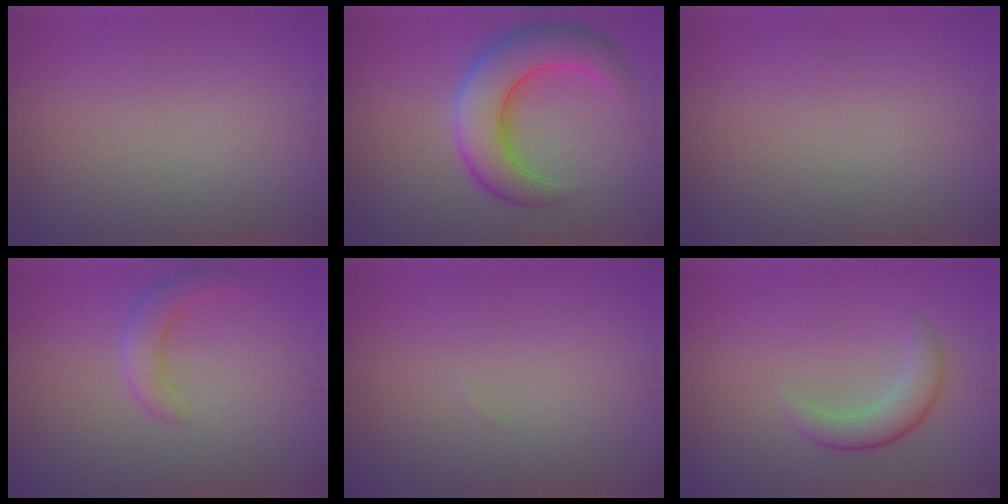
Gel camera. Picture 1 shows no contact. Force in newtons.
{"total": 7.6, "press": 7.6, "slide": 0.3}
{"total": 0.0}
{"total": 2.6, "press": 2.6, "slide": 0.1}
{"total": 0.0}
{"total": 2.7, "press": 2.7, "slide": 0.1}